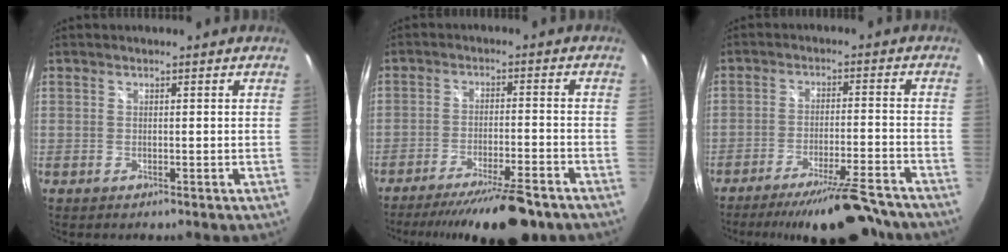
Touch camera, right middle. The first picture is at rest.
{"total": 15.5, "force": [-12.9, 2.3, 8.2], "torque": [-0.156, -0.024, -0.195]}
{"total": 15.6, "force": [-13.9, 1.5, 6.9], "torque": [-0.125, -0.019, -0.200]}